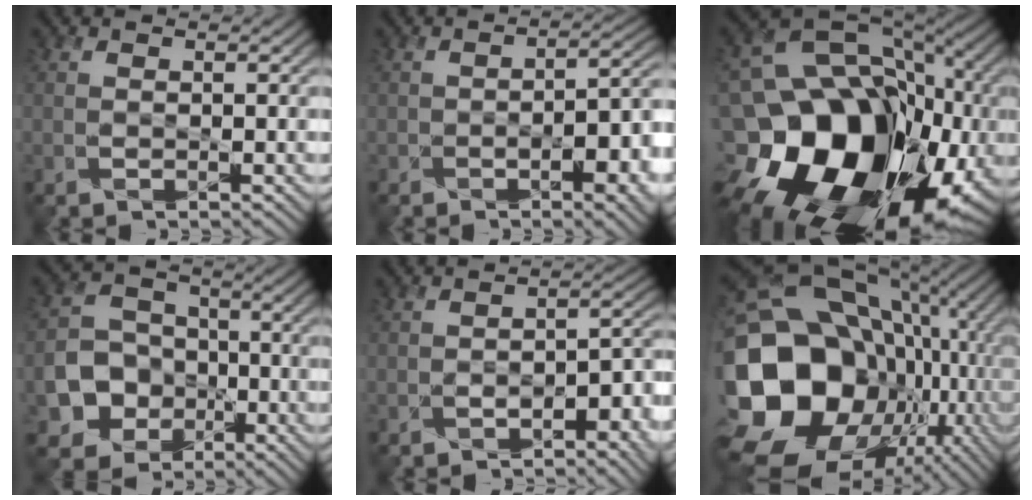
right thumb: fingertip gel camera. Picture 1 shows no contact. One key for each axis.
{"total": 8.2, "fx": -3.1, "fy": 3.4, "fz": 6.8, "tx": -0.092, "ty": -0.006, "tz": -0.042}
{"total": 23.5, "fx": -7.3, "fy": 17.6, "fz": 13.8, "tx": -0.275, "ty": -0.048, "tz": -0.114}
{"total": 8.5, "fx": -3.0, "fy": 7.2, "fz": 3.2, "tx": -0.076, "ty": -0.018, "tz": -0.079}
{"total": 5.1, "fx": -2.7, "fy": 2.5, "fz": 3.5, "tx": -0.037, "ty": -0.003, "tz": -0.044}
{"total": 22.4, "fx": -2.1, "fy": 18.0, "fz": 13.3, "tx": -0.316, "ty": -0.031, "tz": -0.016}